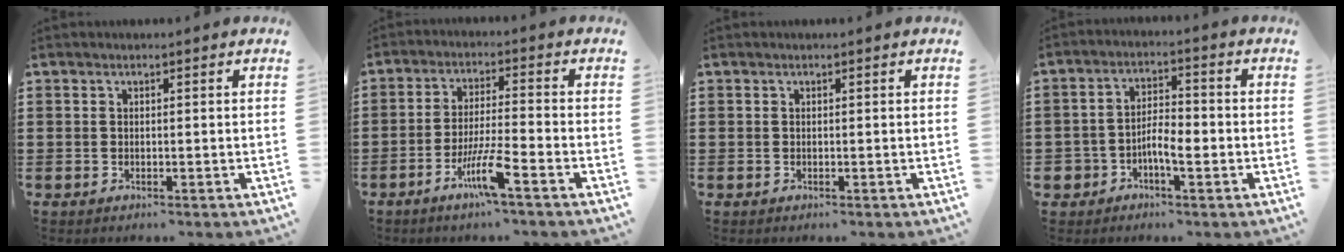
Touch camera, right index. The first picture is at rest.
{"total": 7.1, "force": [-4.2, 0.3, 5.8], "torque": [-0.118, -0.010, -0.080]}
{"total": 0.0}
{"total": 4.8, "force": [-2.2, 2.4, 3.5], "torque": [-0.070, 0.007, -0.044]}